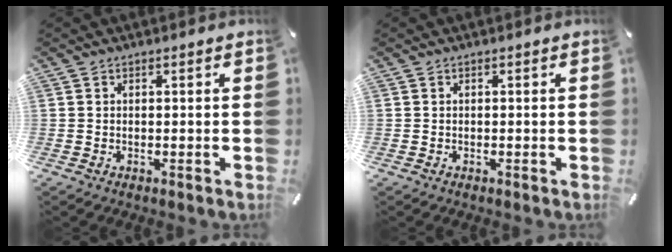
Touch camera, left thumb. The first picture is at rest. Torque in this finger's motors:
{"motor_torque": [0.00, 0.00, 0.00, 0.00, 0.00]}